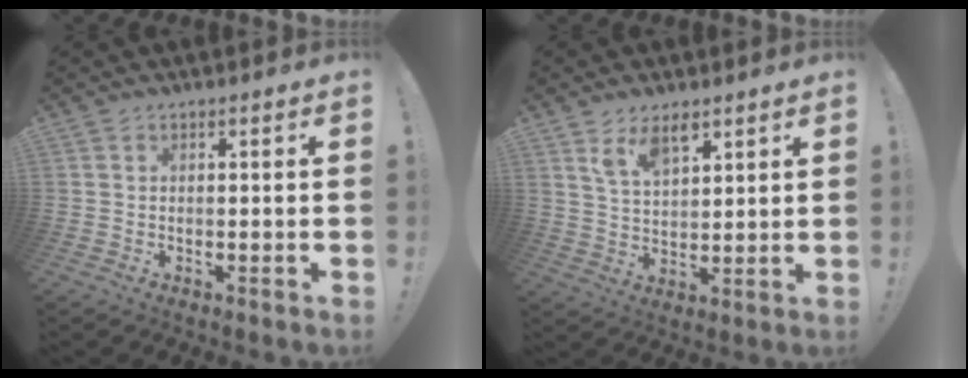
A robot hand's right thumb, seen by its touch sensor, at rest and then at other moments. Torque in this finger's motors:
{"motor_torque": [-0.09, -0.18, 0.25, 0.09, 0.15]}